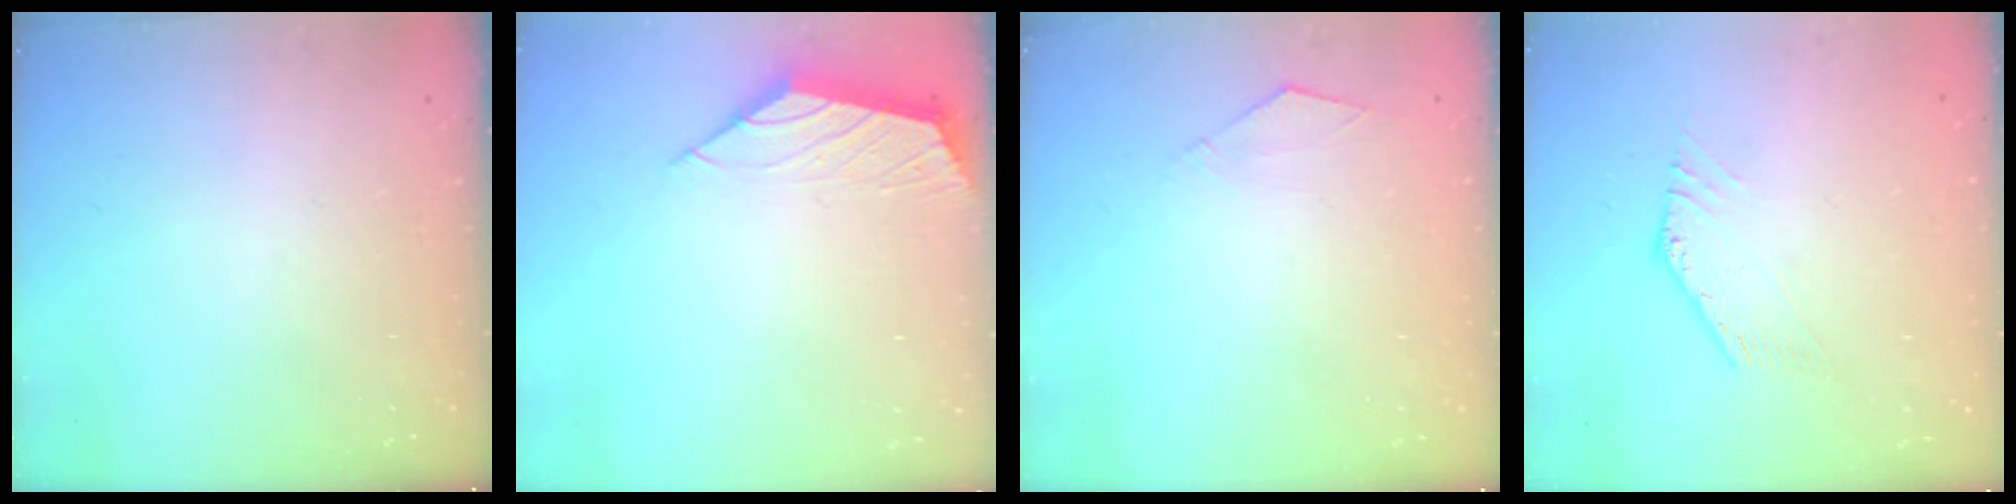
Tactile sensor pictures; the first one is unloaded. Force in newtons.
{"total": 2.1, "press": 2.0, "slide": 0.5}
{"total": 3.6, "press": 3.6, "slide": 0.6}
{"total": 0.8, "press": 0.8, "slide": 0.2}